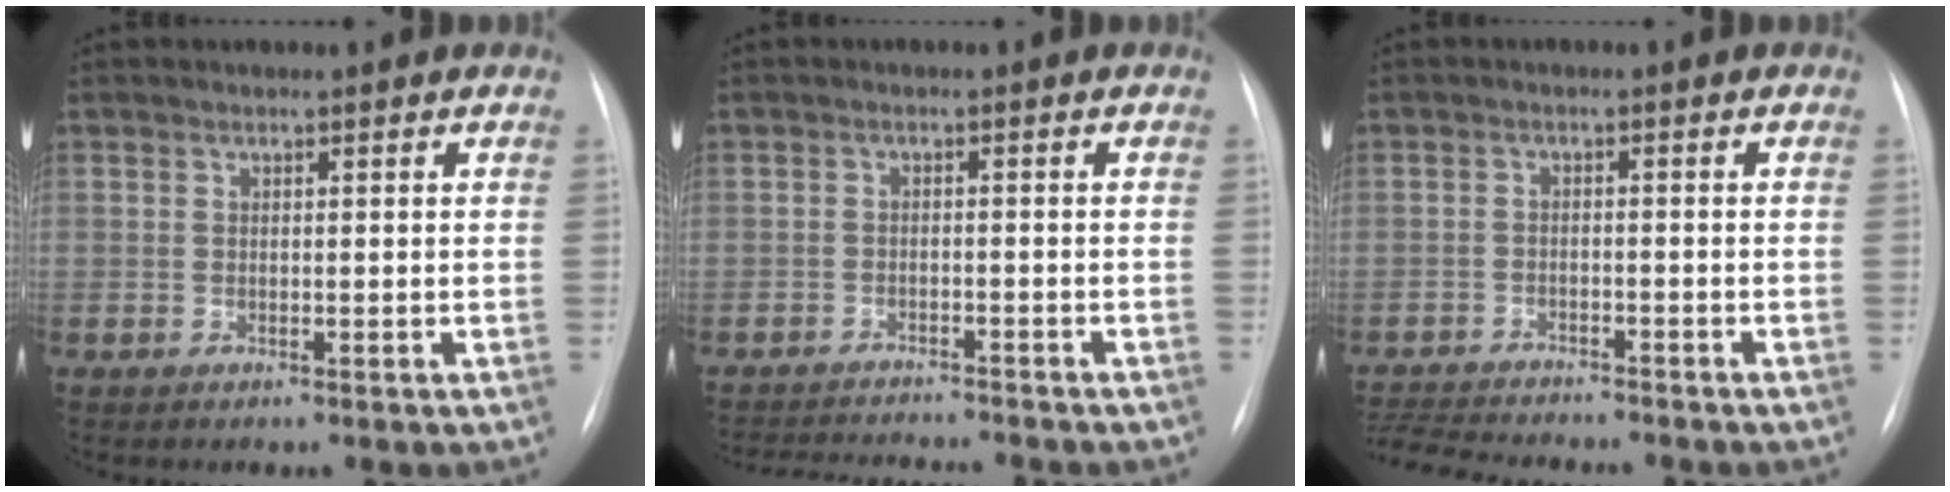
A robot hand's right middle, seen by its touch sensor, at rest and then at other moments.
{"total": 10.3, "force": [-9.8, 0.7, 3.1], "torque": [-0.048, -0.008, -0.137]}
{"total": 10.5, "force": [-9.8, 1.1, 3.5], "torque": [-0.061, -0.006, -0.149]}